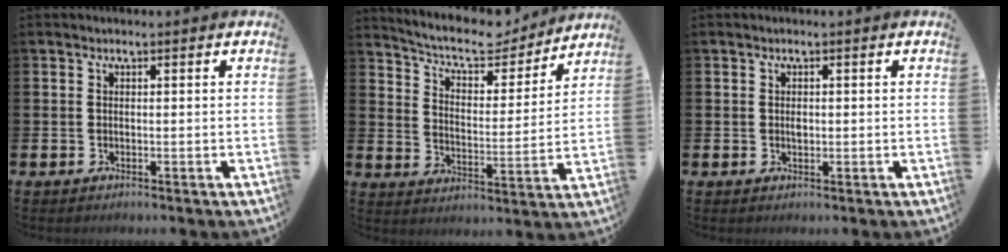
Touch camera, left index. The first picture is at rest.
{"total": 8.4, "force": [7.7, 2.3, 2.6], "torque": [-0.074, -0.054, 0.132]}
{"total": 1.1, "force": [0.1, 0.7, 0.8], "torque": [-0.014, 0.004, -0.001]}